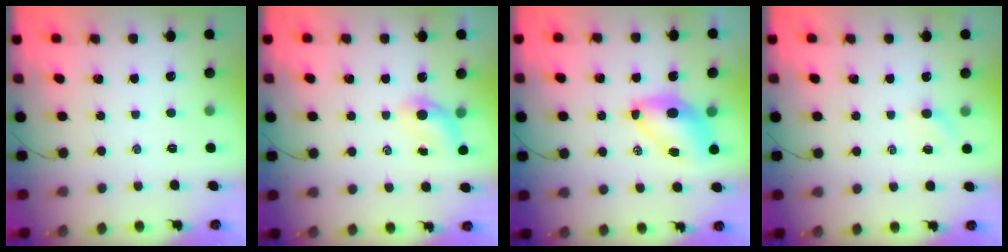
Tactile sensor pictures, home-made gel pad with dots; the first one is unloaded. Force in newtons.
{"total": 5.7, "press": 5.7, "slide": 0.7}
{"total": 7.8, "press": 7.6, "slide": 1.8}
{"total": 2.5, "press": 2.4, "slide": 0.8}